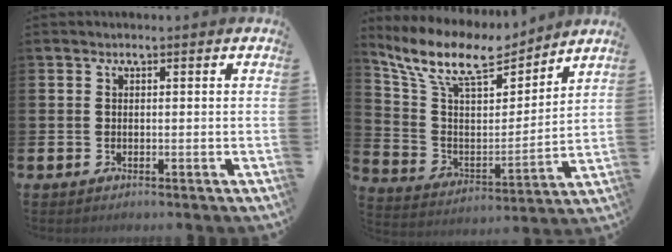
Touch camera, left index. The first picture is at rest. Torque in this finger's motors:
{"motor_torque": [1.07, -1.07, 0.30, 0.21]}